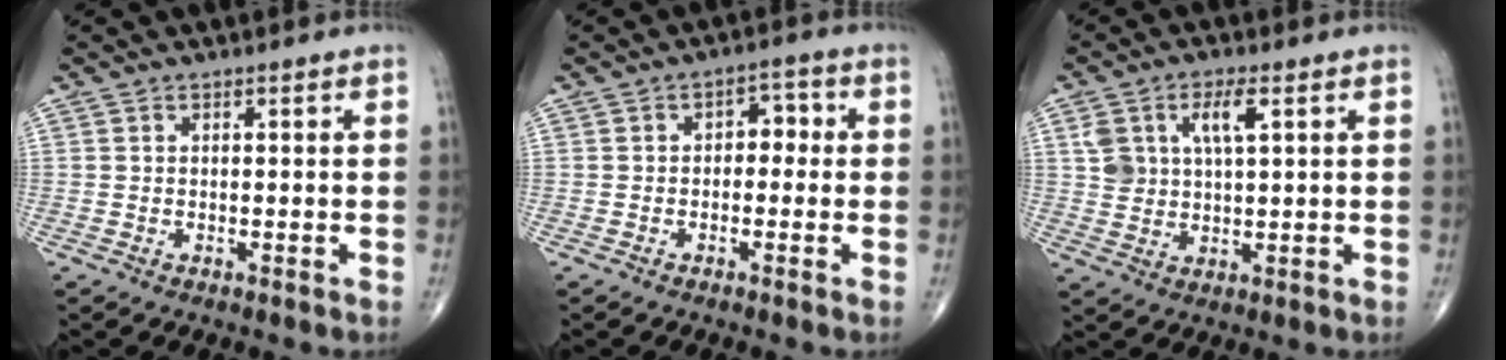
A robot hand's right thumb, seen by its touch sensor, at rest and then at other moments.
{"total": 3.7, "force": [-0.2, 2.5, 2.7], "torque": [-0.013, 0.017, -0.013]}
{"total": 7.3, "force": [2.8, 3.5, 5.8], "torque": [-0.104, -0.003, 0.057]}